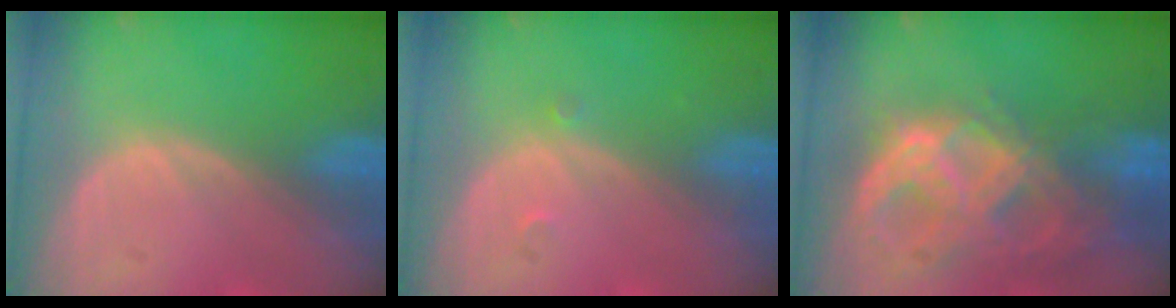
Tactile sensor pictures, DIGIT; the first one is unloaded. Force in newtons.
{"total": 0.9, "press": 0.7, "slide": 0.5}
{"total": 11.4, "press": 9.7, "slide": 6.1}